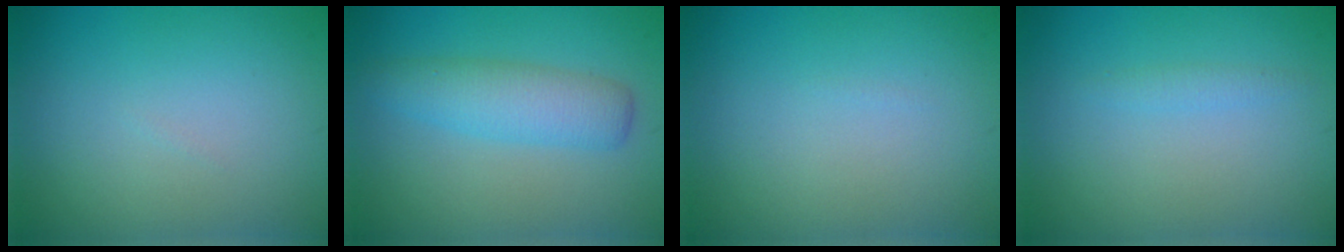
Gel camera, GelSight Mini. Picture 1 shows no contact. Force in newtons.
{"total": 3.9, "press": 3.9, "slide": 0.1}
{"total": 0.0}
{"total": 0.8, "press": 0.8, "slide": 0.1}